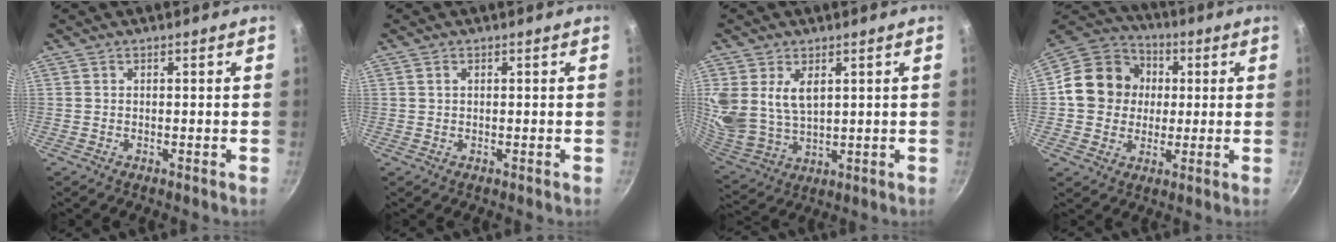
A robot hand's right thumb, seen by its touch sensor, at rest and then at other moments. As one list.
[{"total": 0.7, "force": [0.3, 0.5, 0.5], "torque": [-0.008, 0.002, 0.005]}, {"total": 12.6, "force": [4.6, 8.2, 8.4], "torque": [-0.174, -0.027, 0.103]}, {"total": 14.4, "force": [1.3, 12.9, 6.4], "torque": [-0.083, 0.022, 0.008]}]